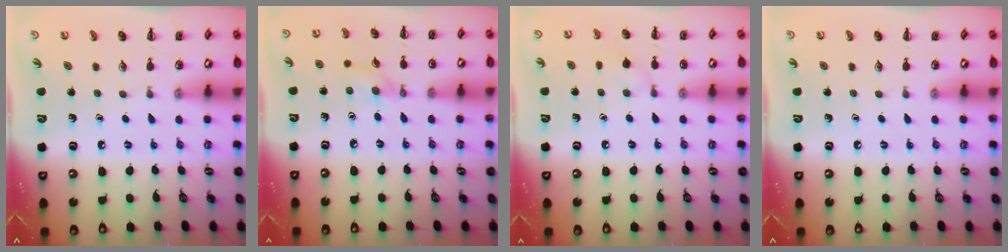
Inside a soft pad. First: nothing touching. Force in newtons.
{"total": 3.8, "press": 3.7, "slide": 1.1}
{"total": 5.6, "press": 5.3, "slide": 1.9}
{"total": 0.0}